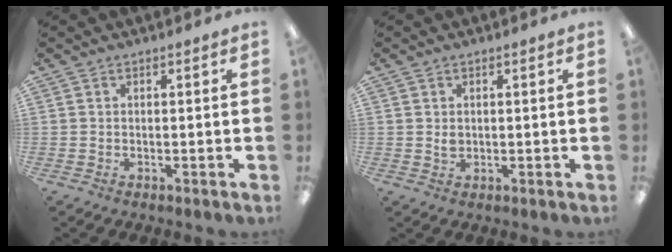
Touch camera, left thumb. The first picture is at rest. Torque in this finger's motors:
{"motor_torque": [-0.19, 0.07, 0.09, -0.08, 0.00]}